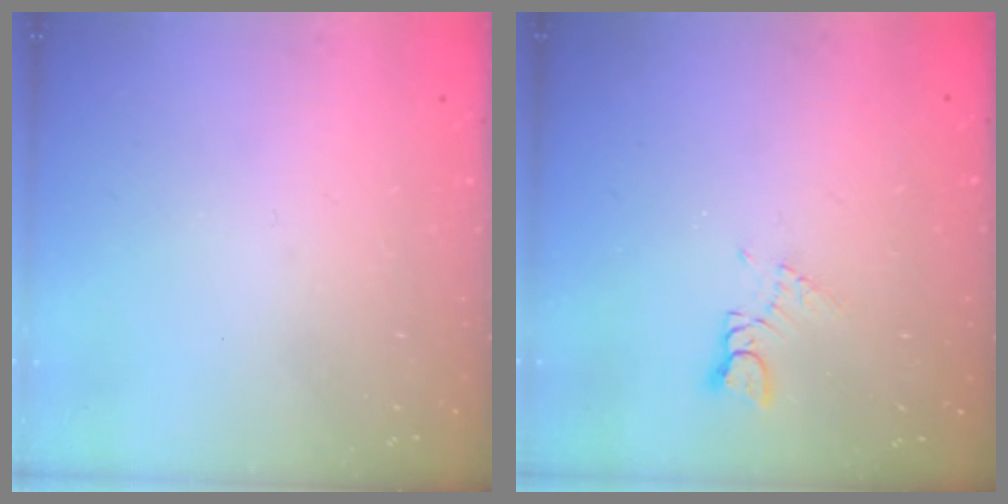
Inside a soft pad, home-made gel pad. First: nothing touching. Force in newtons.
{"total": 1.4, "press": 1.4, "slide": 0.2}